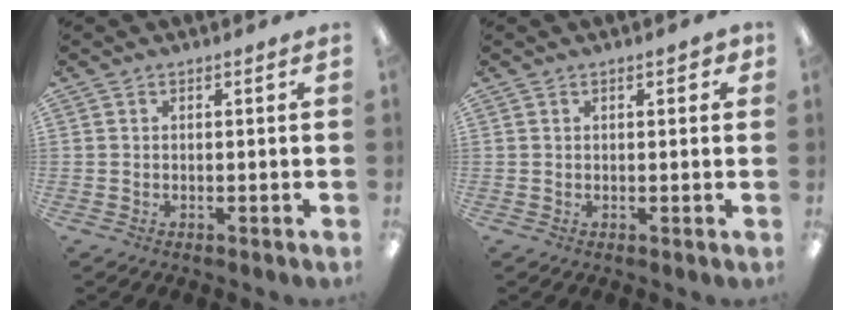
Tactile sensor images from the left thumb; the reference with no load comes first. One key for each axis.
{"total": 2.0, "fx": 0.9, "fy": 0.8, "fz": 1.6, "tx": -0.018, "ty": -0.003, "tz": 0.011}